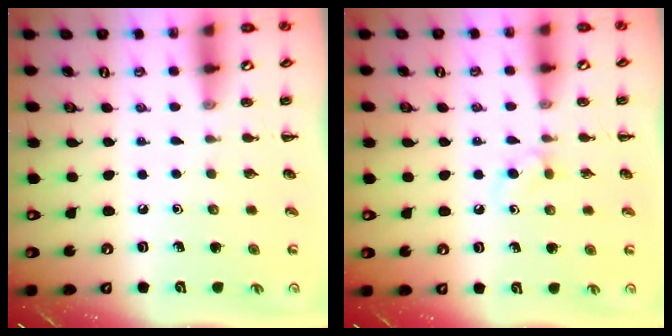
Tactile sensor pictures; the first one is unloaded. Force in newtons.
{"total": 2.9, "press": 2.6, "slide": 1.3}